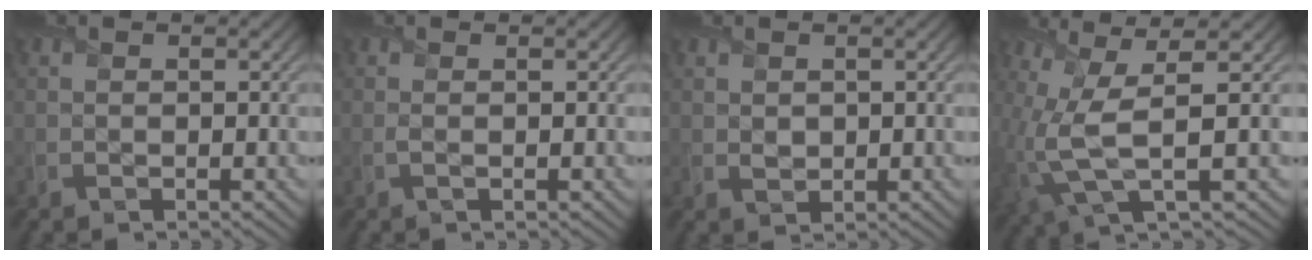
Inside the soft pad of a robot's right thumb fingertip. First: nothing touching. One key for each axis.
{"total": 0.7, "fx": 0.0, "fy": 0.1, "fz": 0.7, "tx": -0.017, "ty": -0.001, "tz": -0.001}
{"total": 1.3, "fx": 0.5, "fy": 1.0, "fz": 0.7, "tx": -0.018, "ty": -0.002, "tz": 0.015}
{"total": 8.6, "fx": -0.3, "fy": 2.3, "fz": 8.3, "tx": -0.182, "ty": 0.005, "tz": -0.012}